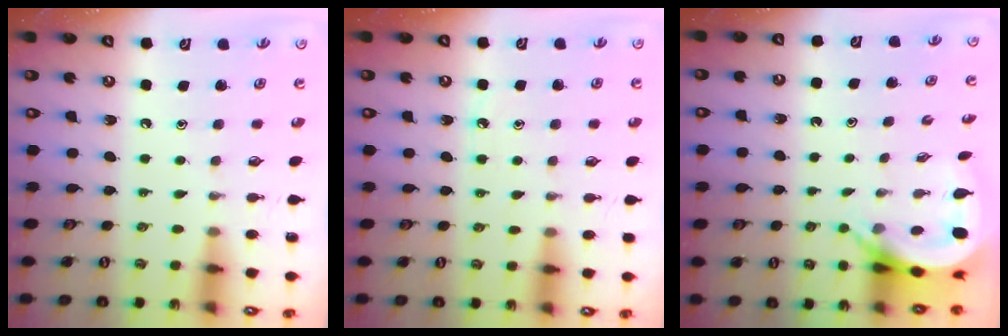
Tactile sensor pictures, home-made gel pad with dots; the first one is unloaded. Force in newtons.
{"total": 4.4, "press": 4.4, "slide": 0.6}
{"total": 5.8, "press": 5.7, "slide": 0.7}